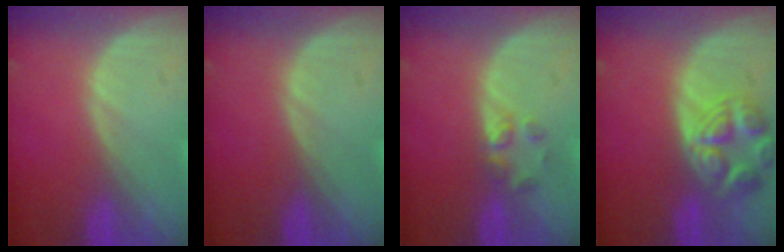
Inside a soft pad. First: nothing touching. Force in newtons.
{"total": 0.0}
{"total": 2.3, "press": 2.2, "slide": 0.8}
{"total": 7.9, "press": 7.0, "slide": 3.6}